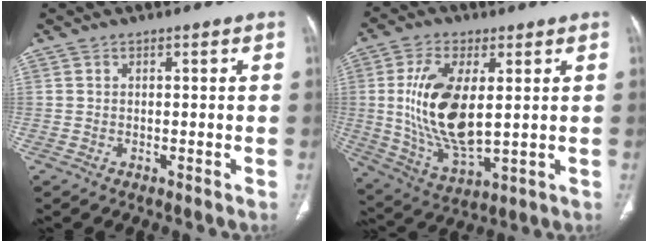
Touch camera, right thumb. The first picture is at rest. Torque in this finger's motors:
{"motor_torque": [2.09, 1.90, 1.82, -0.95, 0.18]}